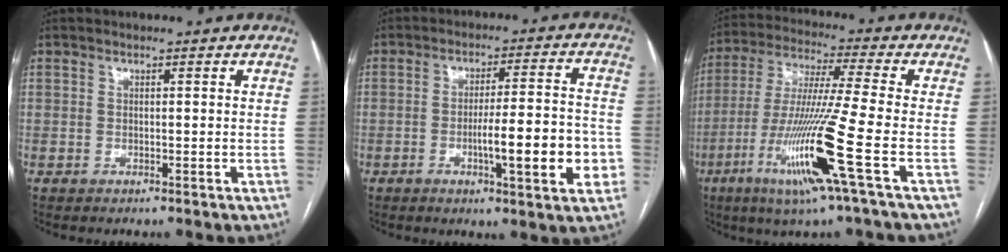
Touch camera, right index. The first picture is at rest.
{"total": 11.6, "force": [-3.1, 1.3, 11.1], "torque": [-0.164, 0.004, -0.044]}
{"total": 16.1, "force": [-5.9, -1.8, 14.9], "torque": [-0.303, -0.029, -0.116]}